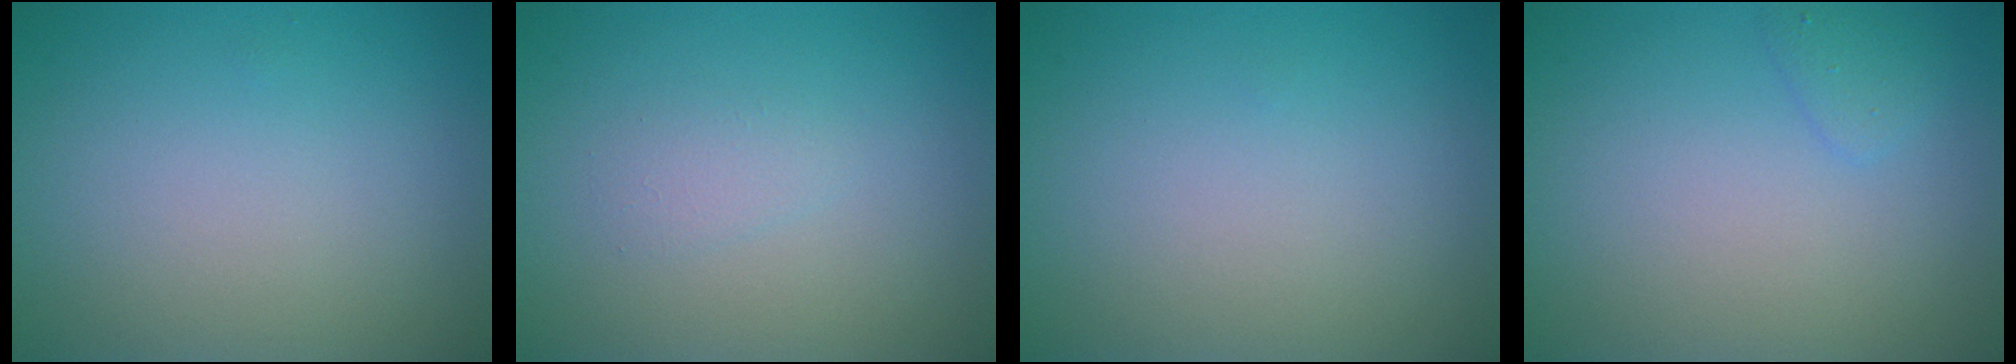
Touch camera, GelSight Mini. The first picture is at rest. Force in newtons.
{"total": 1.0, "press": 1.0, "slide": 0.0}
{"total": 0.0}
{"total": 1.1, "press": 1.1, "slide": 0.0}